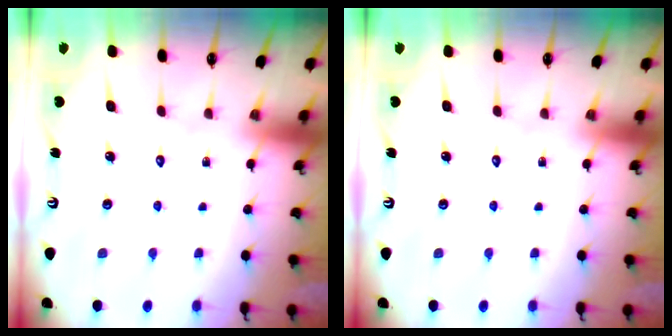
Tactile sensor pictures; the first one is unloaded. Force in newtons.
{"total": 0.0}